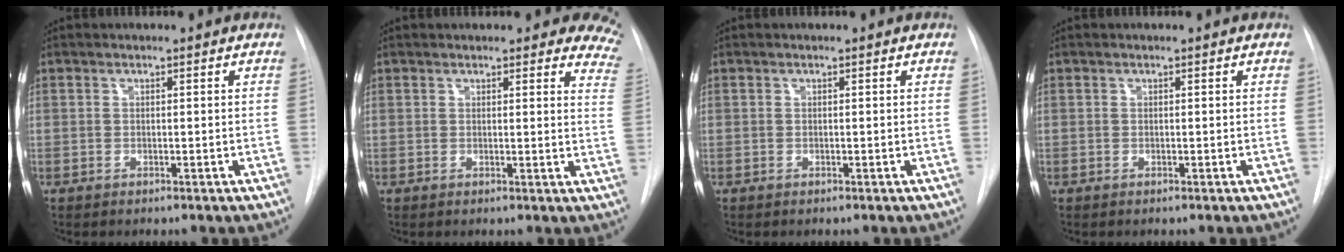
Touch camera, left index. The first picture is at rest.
{"total": 10.6, "force": [9.3, 3.4, 3.9], "torque": [0.000, -0.029, 0.065]}
{"total": 0.0}
{"total": 0.0}